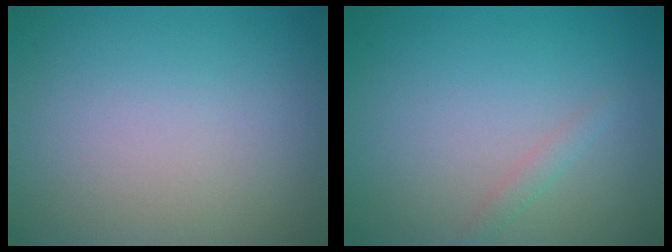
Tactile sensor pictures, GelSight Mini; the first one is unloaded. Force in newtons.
{"total": 0.9, "press": 0.9, "slide": 0.0}